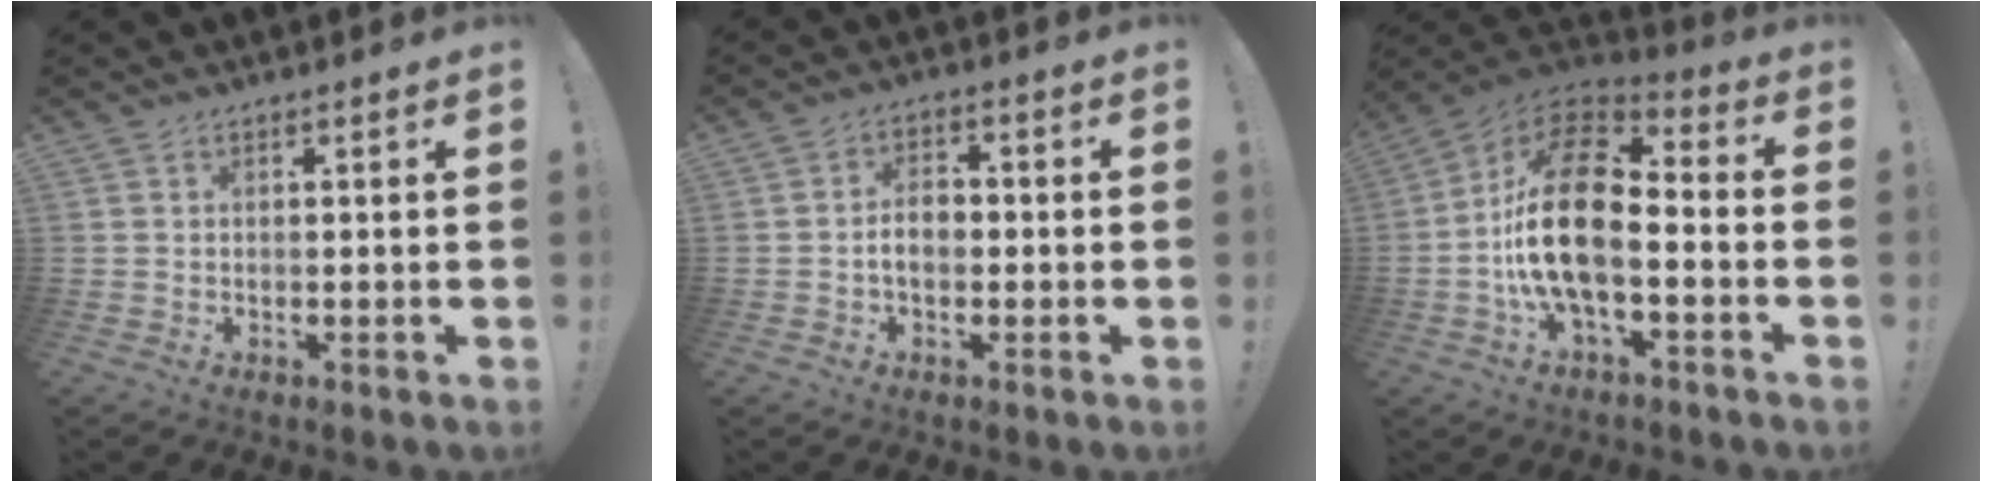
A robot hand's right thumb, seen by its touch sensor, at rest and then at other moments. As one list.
[{"total": 5.5, "force": [-1.0, 3.6, 4.1], "torque": [-0.062, 0.005, -0.021]}, {"total": 21.1, "force": [-3.5, 10.5, 18.0], "torque": [-0.356, 0.030, -0.056]}]